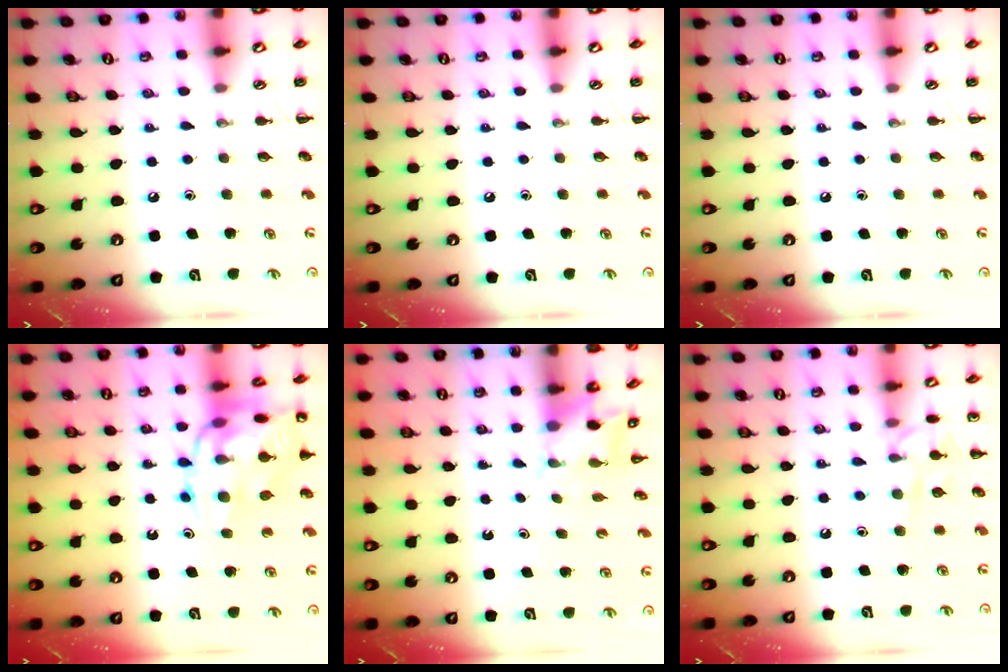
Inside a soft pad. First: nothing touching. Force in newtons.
{"total": 0.0}
{"total": 0.0}
{"total": 17.4, "press": 17.2, "slide": 2.9}
{"total": 2.3, "press": 2.3, "slide": 0.6}
{"total": 10.0, "press": 10.0, "slide": 0.9}